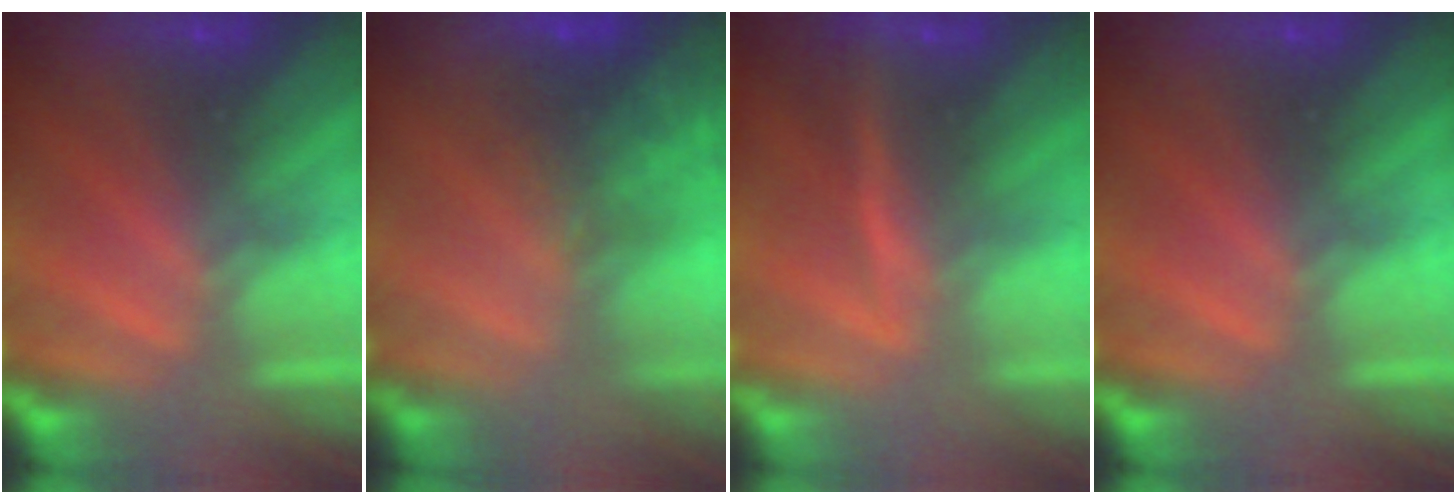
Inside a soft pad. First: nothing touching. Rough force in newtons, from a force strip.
{"total": 11.3}
{"total": 2.9}
{"total": 0.0}